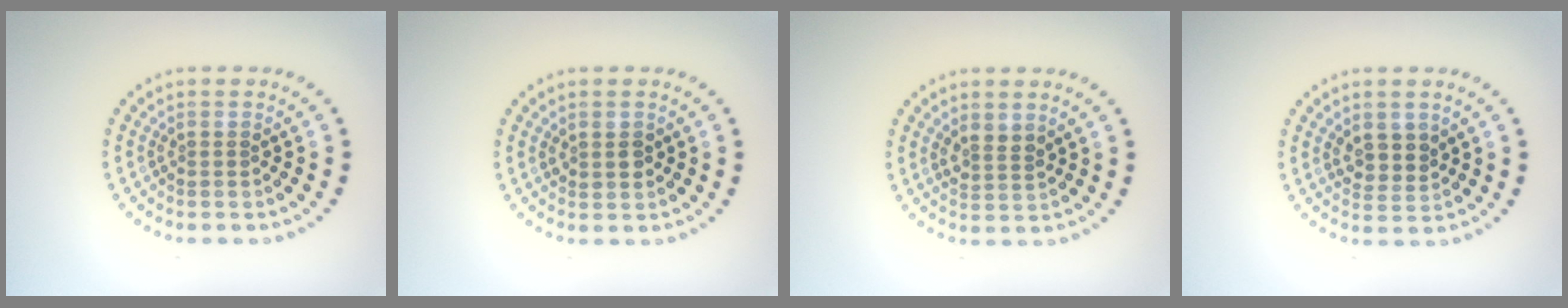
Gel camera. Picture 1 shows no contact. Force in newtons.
{"total": 1.4, "press": 1.3, "slide": 0.2}
{"total": 1.7, "press": 1.4, "slide": 0.9}
{"total": 2.4, "press": 2.2, "slide": 1.0}